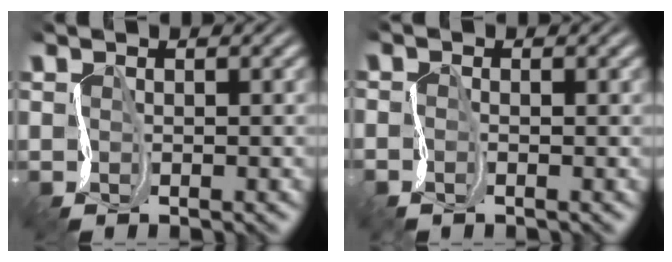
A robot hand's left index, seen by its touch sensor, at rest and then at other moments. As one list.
[{"total": 1.0, "force": [-1.0, 0.0, -0.2], "torque": [-0.005, -0.002, -0.022]}]